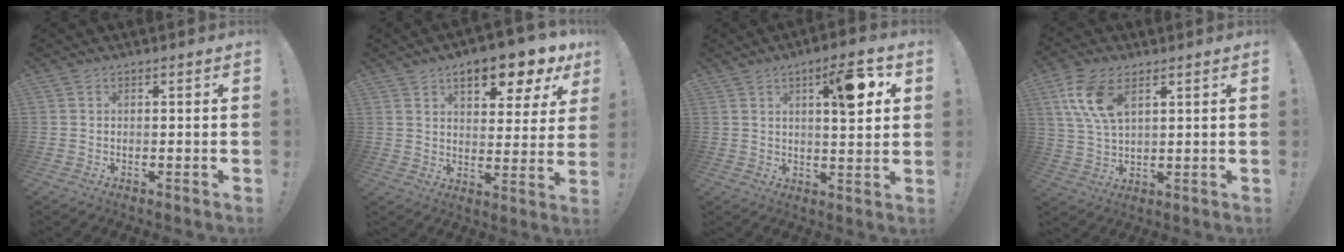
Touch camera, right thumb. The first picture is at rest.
{"total": 11.3, "force": [6.7, 4.1, 8.1], "torque": [-0.113, -0.039, 0.106]}
{"total": 11.8, "force": [4.4, 3.6, 10.3], "torque": [-0.135, -0.012, 0.062]}
{"total": 11.8, "force": [5.4, 6.2, 8.3], "torque": [-0.173, -0.012, 0.101]}